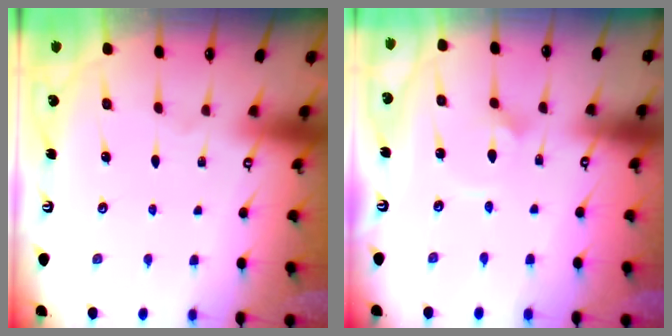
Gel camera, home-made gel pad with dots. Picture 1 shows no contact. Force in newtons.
{"total": 2.1, "press": 2.1, "slide": 0.1}